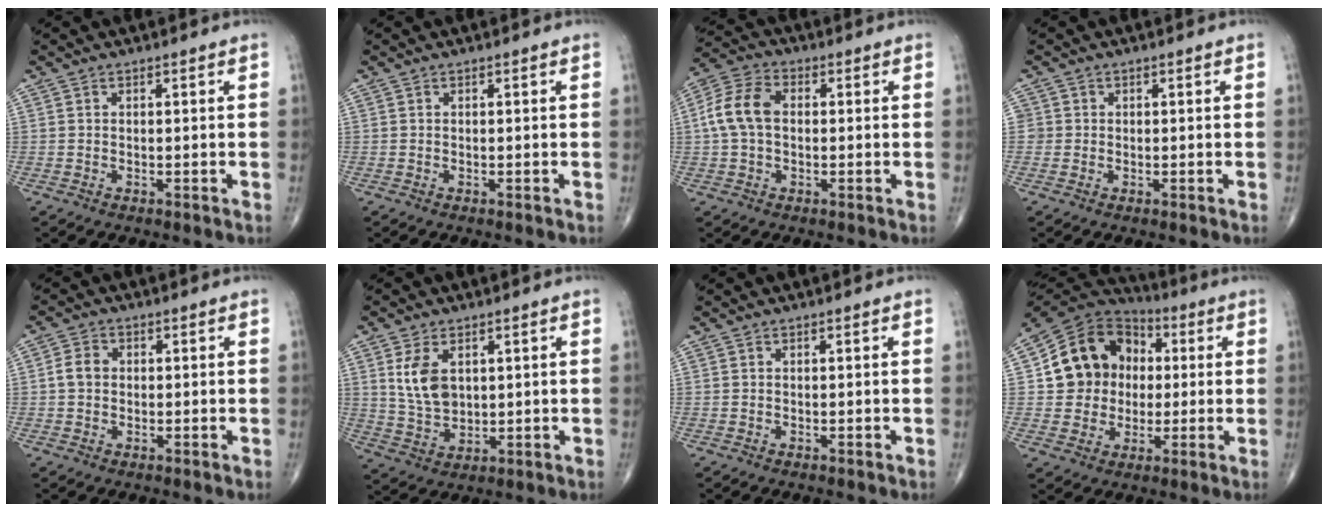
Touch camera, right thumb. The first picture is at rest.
{"total": 0.0}
{"total": 8.9, "force": [0.4, 6.0, 6.5], "torque": [-0.135, 0.027, 0.000]}
{"total": 1.6, "force": [0.0, 1.6, 0.0], "torque": [0.013, 0.006, -0.003]}
{"total": 3.3, "force": [0.1, 2.7, 1.9], "torque": [-0.033, 0.007, -0.005]}
{"total": 7.9, "force": [2.4, 5.1, 5.6], "torque": [-0.093, -0.011, 0.058]}
{"total": 0.0}
{"total": 15.2, "force": [1.5, 13.4, 7.0], "torque": [-0.087, 0.023, 0.024]}